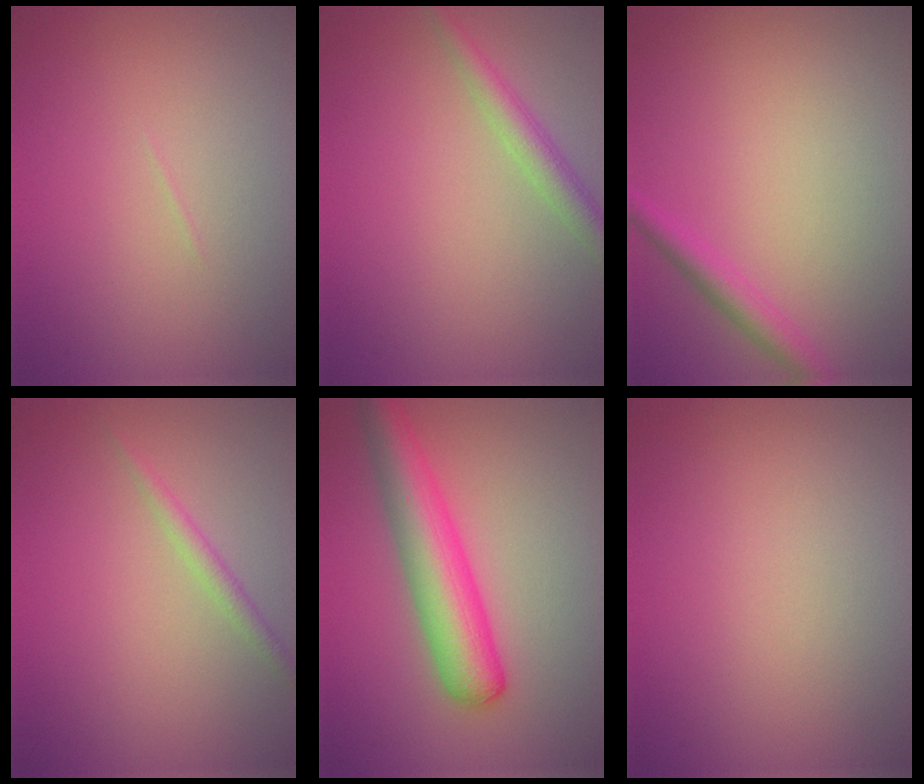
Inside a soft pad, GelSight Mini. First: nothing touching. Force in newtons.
{"total": 2.5, "press": 2.5, "slide": 0.0}
{"total": 2.0, "press": 2.0, "slide": 0.1}
{"total": 1.3, "press": 1.3, "slide": 0.1}
{"total": 6.3, "press": 6.3, "slide": 0.3}
{"total": 0.0}